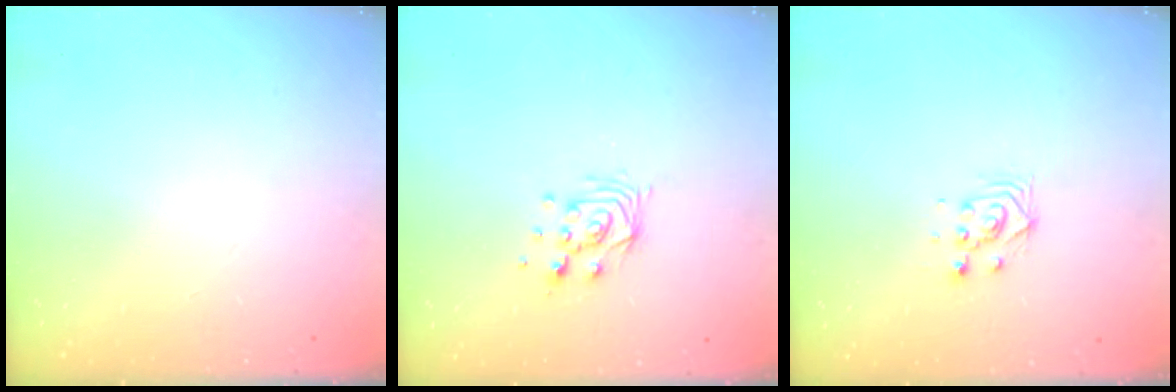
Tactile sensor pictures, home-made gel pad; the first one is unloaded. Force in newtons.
{"total": 8.2, "press": 8.2, "slide": 0.6}
{"total": 3.7, "press": 3.7, "slide": 0.2}